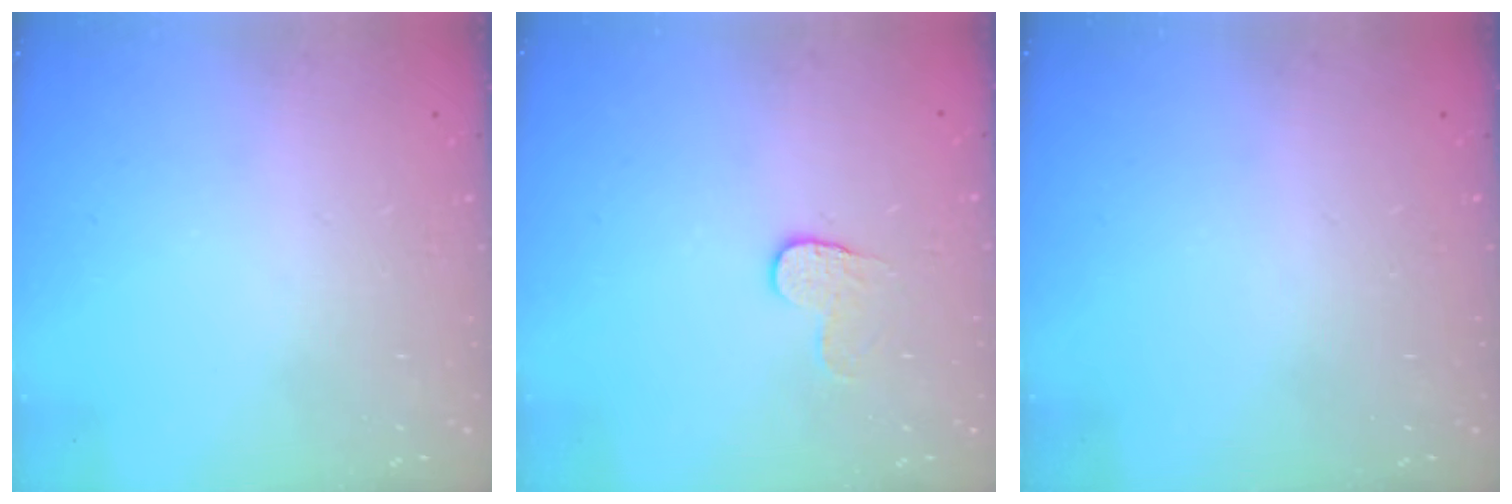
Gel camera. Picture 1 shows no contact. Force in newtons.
{"total": 4.5, "press": 4.5, "slide": 0.5}
{"total": 0.0}